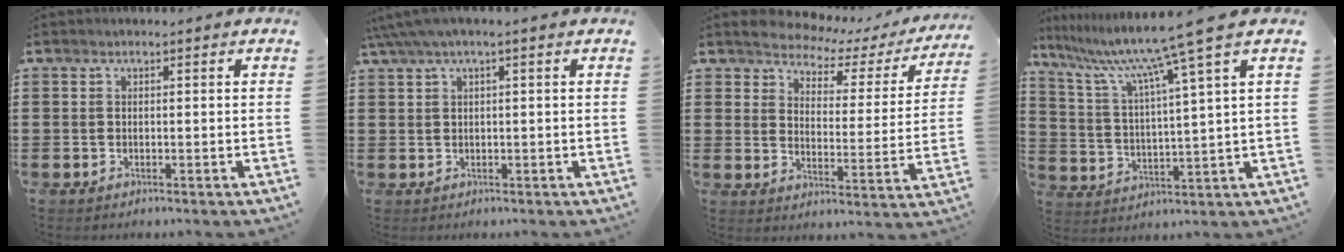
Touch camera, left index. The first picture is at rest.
{"total": 2.1, "force": [0.5, 0.4, 2.0], "torque": [-0.044, -0.002, 0.005]}
{"total": 3.6, "force": [3.4, 1.0, 0.4], "torque": [-0.037, -0.027, 0.051]}
{"total": 9.9, "force": [7.3, -1.7, 6.5], "torque": [-0.156, -0.044, 0.109]}